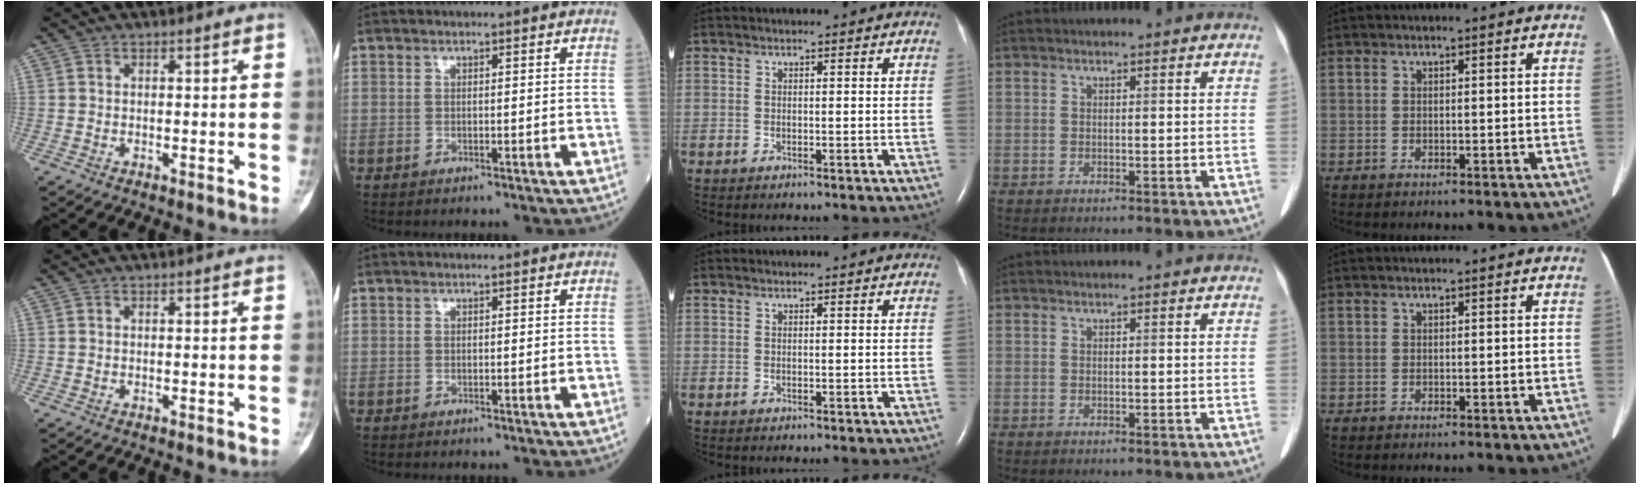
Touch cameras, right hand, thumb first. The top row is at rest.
{}